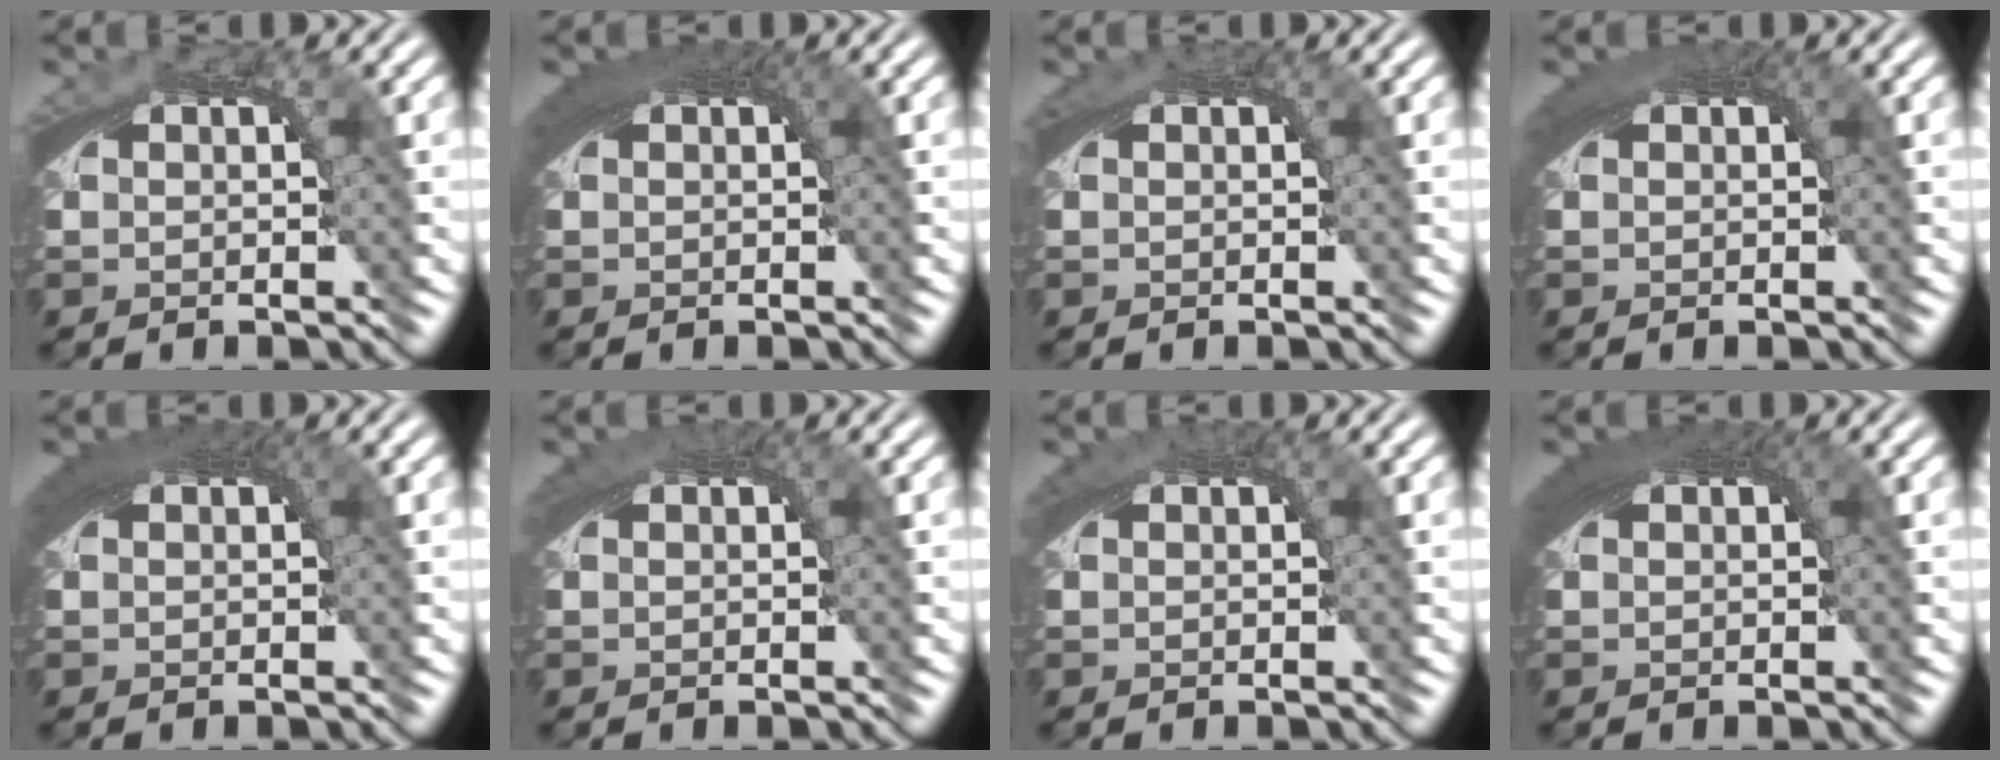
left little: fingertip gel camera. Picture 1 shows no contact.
{"total": 3.6, "force": [1.4, 1.0, 3.2], "torque": [-0.037, 0.014, 0.017]}
{"total": 1.4, "force": [0.6, 0.1, 1.2], "torque": [-0.019, 0.003, 0.011]}
{"total": 3.0, "force": [1.2, 0.7, 2.6], "torque": [-0.030, 0.009, 0.016]}
{"total": 3.9, "force": [1.5, 1.2, 3.5], "torque": [-0.041, 0.015, 0.018]}
{"total": 2.2, "force": [1.0, 0.4, 1.9], "torque": [-0.022, 0.007, 0.015]}
{"total": 1.8, "force": [0.8, 0.2, 1.6], "torque": [-0.021, 0.005, 0.014]}
{"total": 4.1, "force": [1.5, 1.2, 3.7], "torque": [-0.044, 0.016, 0.017]}